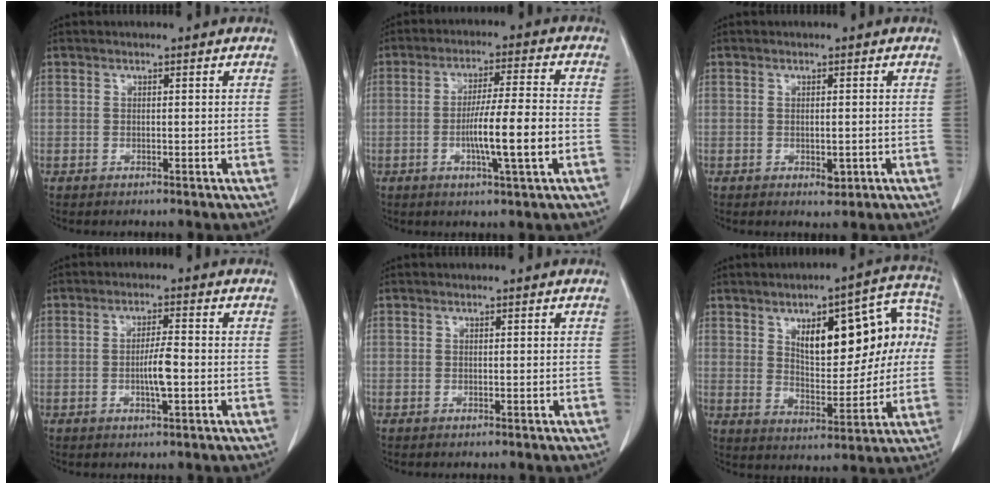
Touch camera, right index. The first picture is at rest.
{"total": 9.5, "force": [-2.5, -0.2, 9.2], "torque": [-0.159, -0.003, -0.044]}
{"total": 1.8, "force": [-0.5, 0.8, 1.5], "torque": [-0.025, -0.004, -0.001]}
{"total": 4.1, "force": [-0.9, 0.4, 4.0], "torque": [-0.075, -0.003, -0.016]}
{"total": 0.0}
{"total": 15.6, "force": [3.5, 6.5, 13.8], "torque": [-0.173, 0.041, 0.058]}